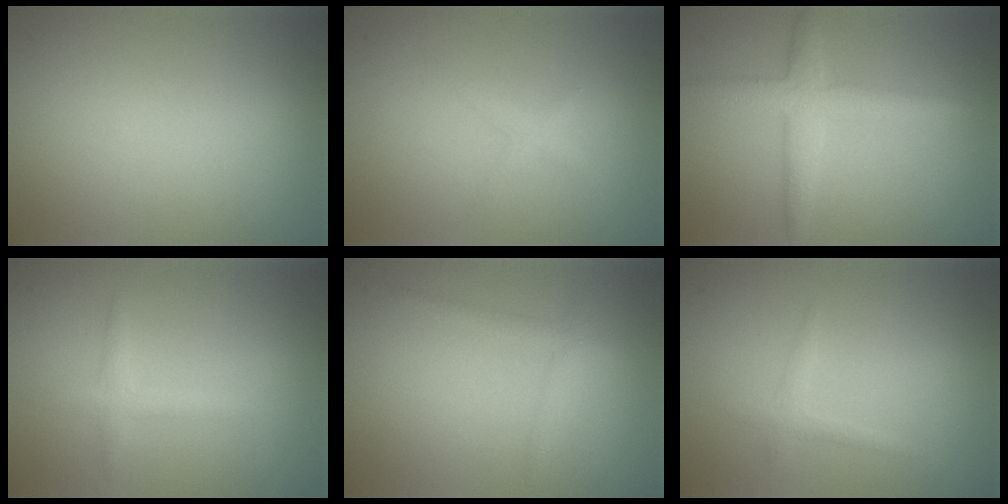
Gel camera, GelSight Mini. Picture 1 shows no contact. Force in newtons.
{"total": 0.9, "press": 0.9, "slide": 0.0}
{"total": 3.3, "press": 3.3, "slide": 0.1}
{"total": 1.5, "press": 1.5, "slide": 0.1}
{"total": 1.2, "press": 1.2, "slide": 0.1}
{"total": 1.1, "press": 1.0, "slide": 0.1}